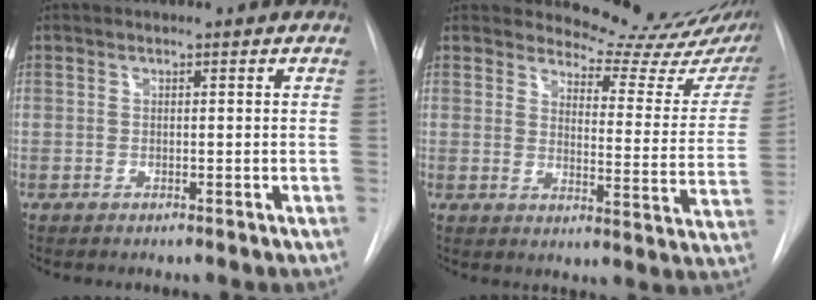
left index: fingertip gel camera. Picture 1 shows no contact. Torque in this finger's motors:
{"motor_torque": [1.02, -1.12, -0.02, -0.04]}